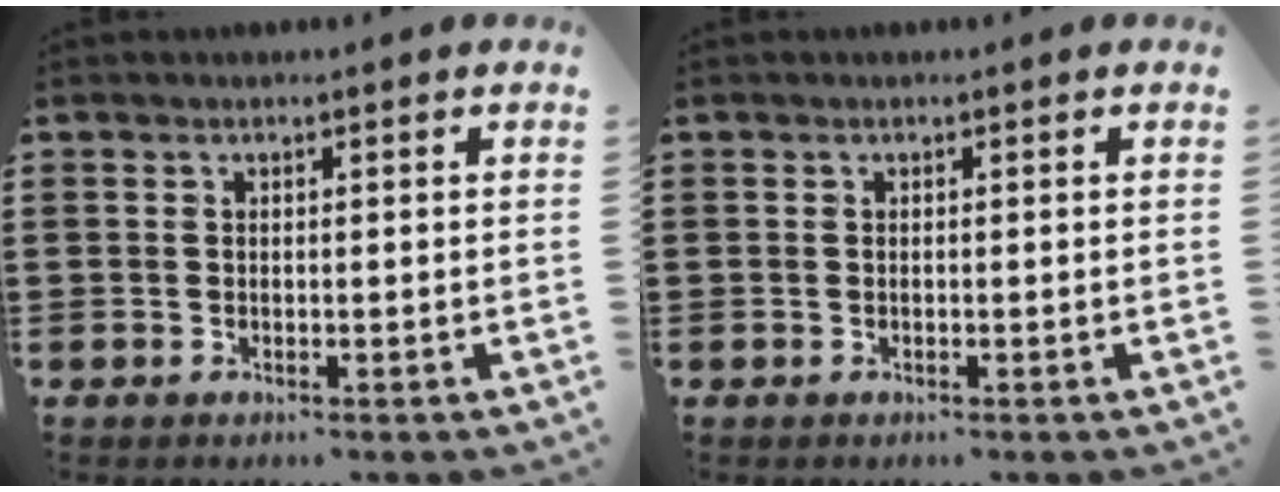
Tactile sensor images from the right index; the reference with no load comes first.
{"total": 0.0}